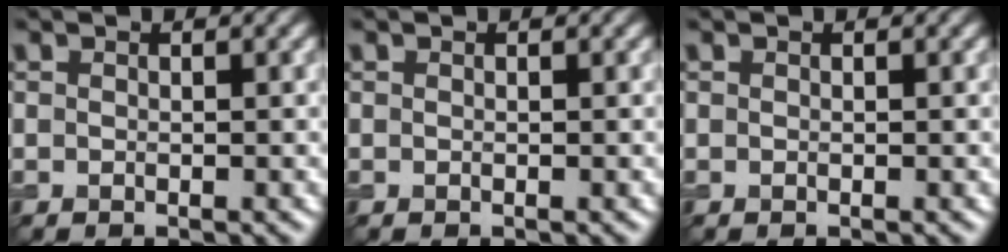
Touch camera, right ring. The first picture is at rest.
{"total": 0.0}
{"total": 0.0}